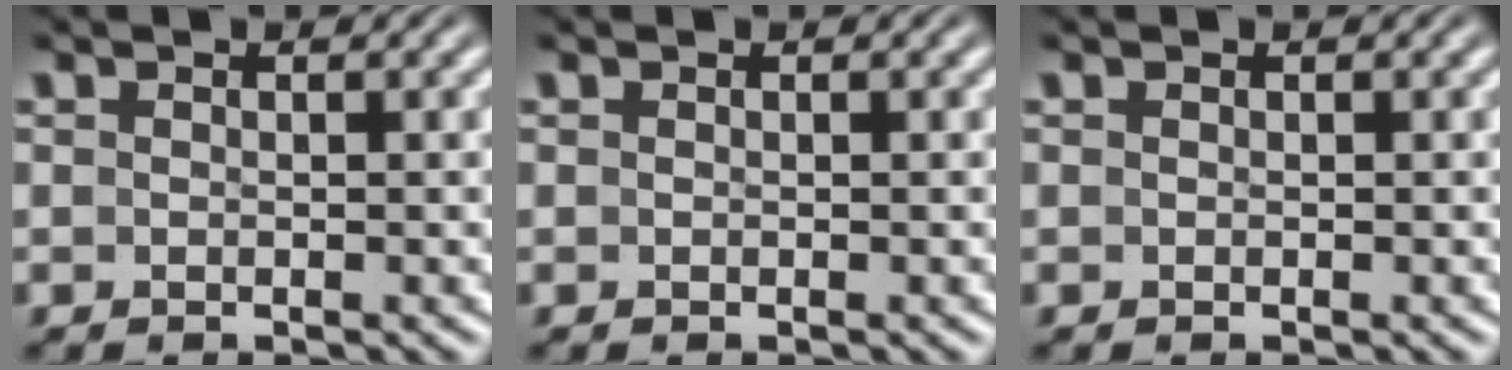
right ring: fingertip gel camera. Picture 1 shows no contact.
{"total": 0.0}
{"total": 0.0}